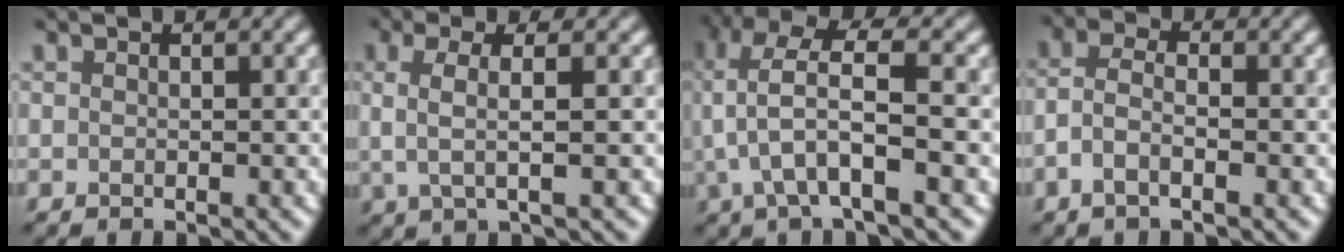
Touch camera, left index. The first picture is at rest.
{"total": 3.1, "force": [0.4, 0.9, 2.9], "torque": [-0.056, 0.006, 0.010]}
{"total": 7.1, "force": [-0.7, 2.2, 6.7], "torque": [-0.135, 0.020, -0.015]}
{"total": 2.7, "force": [-1.3, 1.1, 2.1], "torque": [-0.045, 0.010, -0.035]}